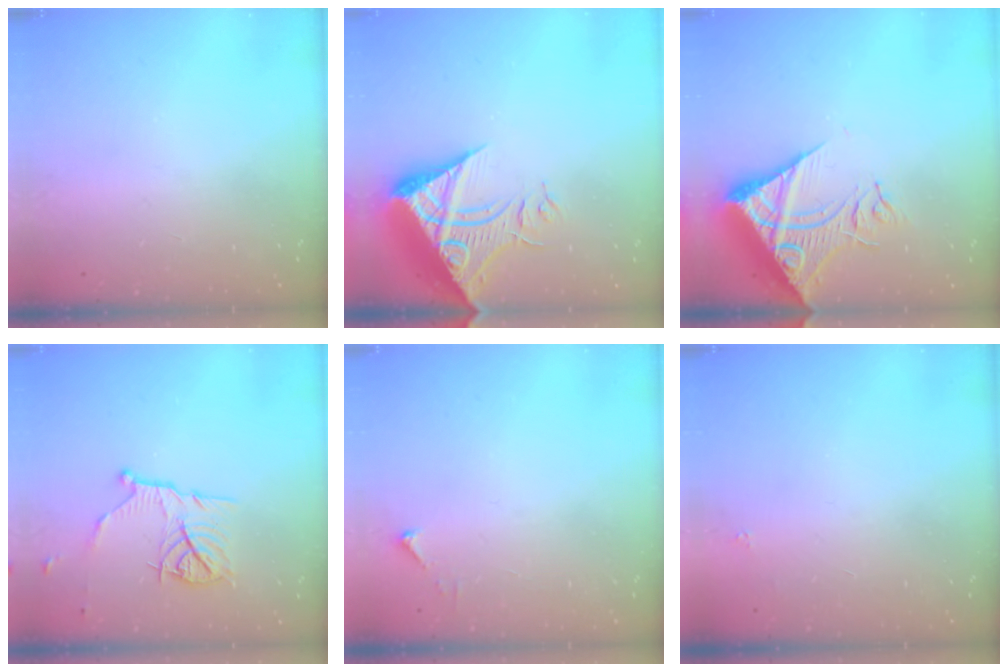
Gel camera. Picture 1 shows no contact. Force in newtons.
{"total": 19.4, "press": 19.3, "slide": 2.1}
{"total": 14.2, "press": 14.1, "slide": 1.9}
{"total": 11.2, "press": 11.2, "slide": 0.8}
{"total": 2.5, "press": 2.5, "slide": 0.3}
{"total": 1.6, "press": 1.5, "slide": 0.2}